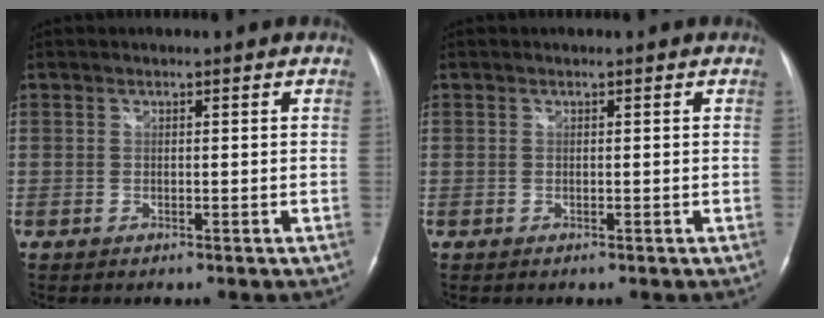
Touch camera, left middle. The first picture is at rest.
{"total": 0.0}